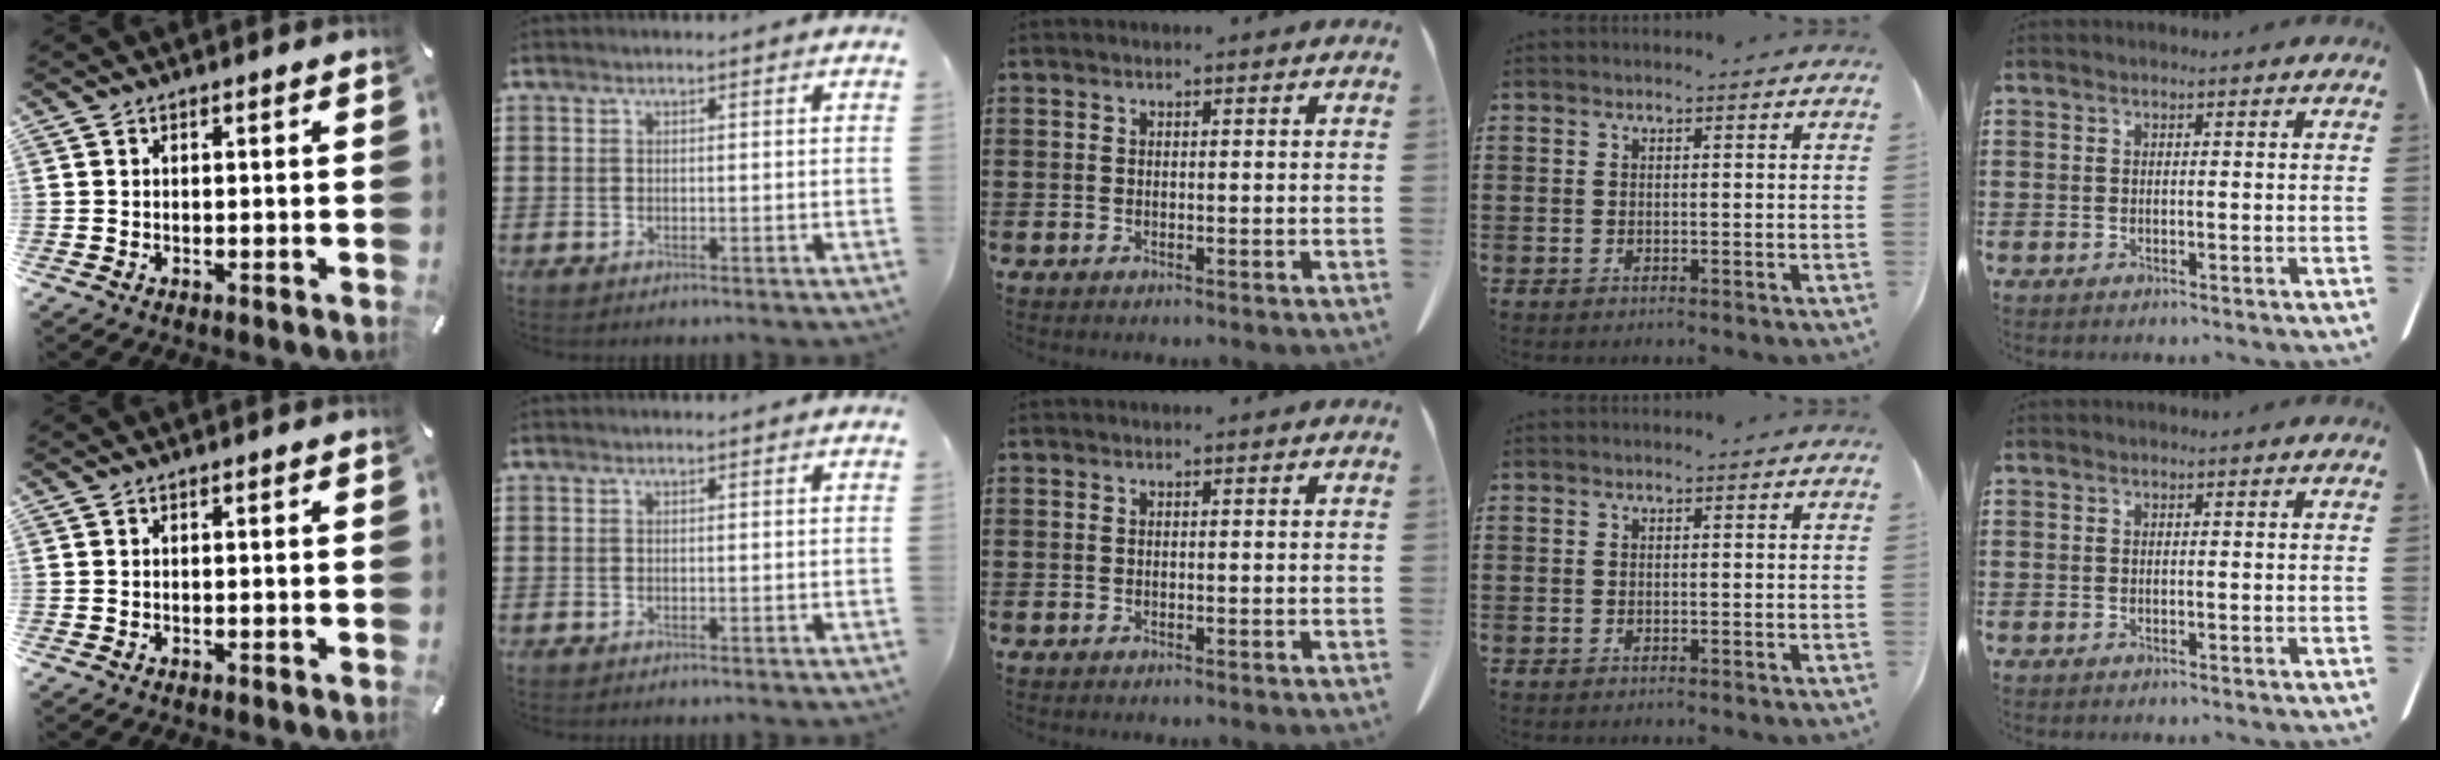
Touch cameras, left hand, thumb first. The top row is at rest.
{}